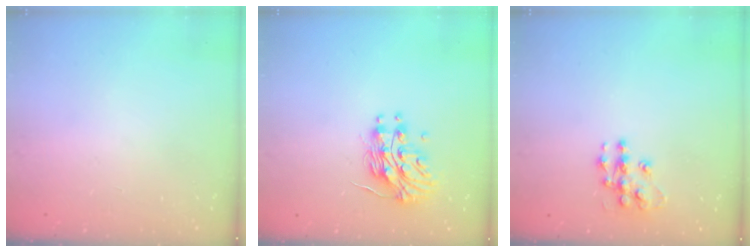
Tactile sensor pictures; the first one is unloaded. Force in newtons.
{"total": 14.0, "press": 13.9, "slide": 0.8}
{"total": 10.2, "press": 10.2, "slide": 0.5}